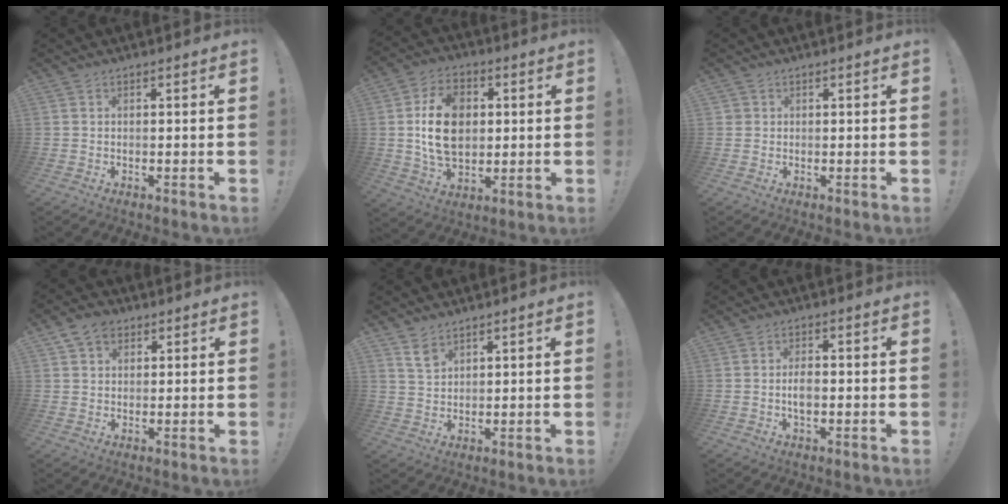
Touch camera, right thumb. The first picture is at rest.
{"total": 16.8, "force": [1.5, 12.0, 11.5], "torque": [-0.199, 0.004, 0.027]}
{"total": 1.2, "force": [0.5, 1.1, 0.2], "torque": [-0.005, 0.001, 0.009]}
{"total": 6.0, "force": [3.0, 4.3, 2.8], "torque": [-0.041, -0.005, 0.056]}
{"total": 4.9, "force": [3.5, 2.7, 2.0], "torque": [-0.025, -0.022, 0.065]}
{"total": 3.7, "force": [-0.7, 1.8, 3.2], "torque": [-0.051, 0.000, -0.017]}